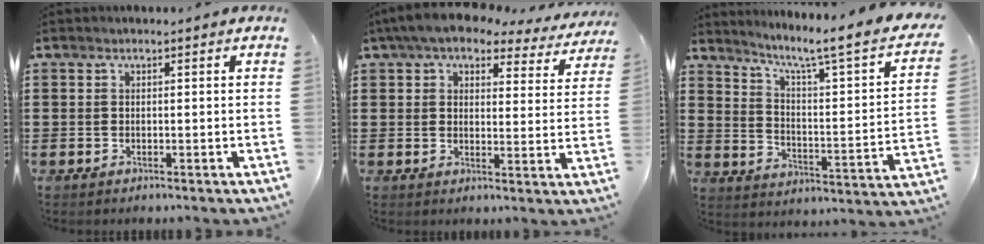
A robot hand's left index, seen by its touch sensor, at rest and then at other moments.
{"total": 5.9, "force": [5.0, 1.6, 2.8], "torque": [-0.077, -0.017, 0.086]}
{"total": 4.9, "force": [3.3, -0.5, 3.7], "torque": [-0.078, -0.040, 0.039]}